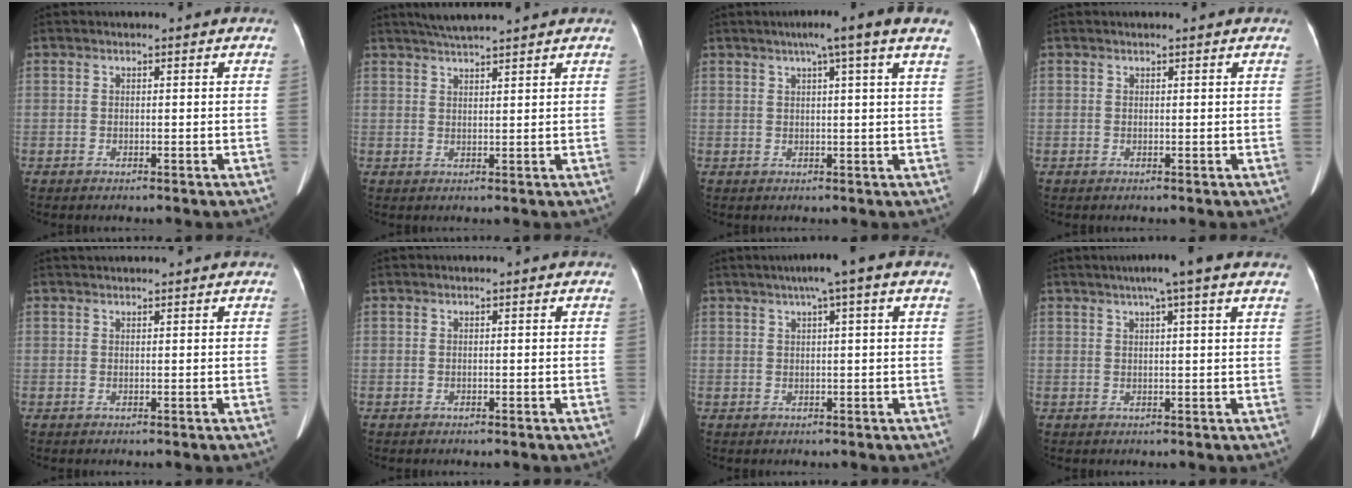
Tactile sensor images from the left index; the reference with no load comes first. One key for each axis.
{"total": 5.7, "fx": 5.1, "fy": -0.5, "fz": 2.4, "tx": -0.046, "ty": 0.024, "tz": 0.087}
{"total": 7.3, "fx": 4.9, "fy": -1.0, "fz": 5.4, "tx": -0.074, "ty": 0.022, "tz": 0.054}
{"total": 0.9, "fx": 0.8, "fy": 0.0, "fz": 0.4, "tx": -0.009, "ty": 0.010, "tz": 0.011}
{"total": 2.0, "fx": 1.9, "fy": 0.0, "fz": 0.5, "tx": -0.004, "ty": 0.022, "tz": 0.031}
{"total": 0.0}
{"total": 5.6, "fx": 3.1, "fy": -0.4, "fz": 4.7, "tx": -0.072, "ty": 0.027, "tz": 0.044}
{"total": 6.5, "fx": 4.5, "fy": -0.6, "fz": 4.6, "tx": -0.074, "ty": 0.021, "tz": 0.057}